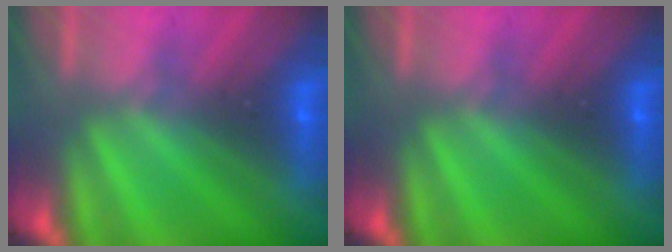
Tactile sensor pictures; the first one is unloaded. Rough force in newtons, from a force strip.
{"total": 0.0}